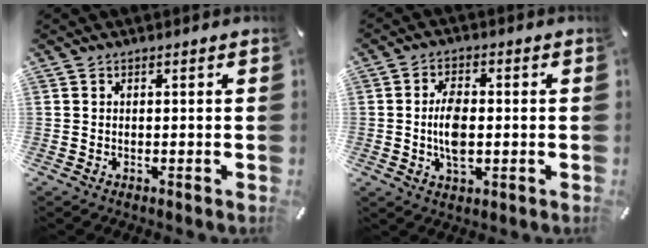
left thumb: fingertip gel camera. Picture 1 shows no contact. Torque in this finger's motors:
{"motor_torque": [0.20, 1.02, 0.79, -0.03, 0.28]}